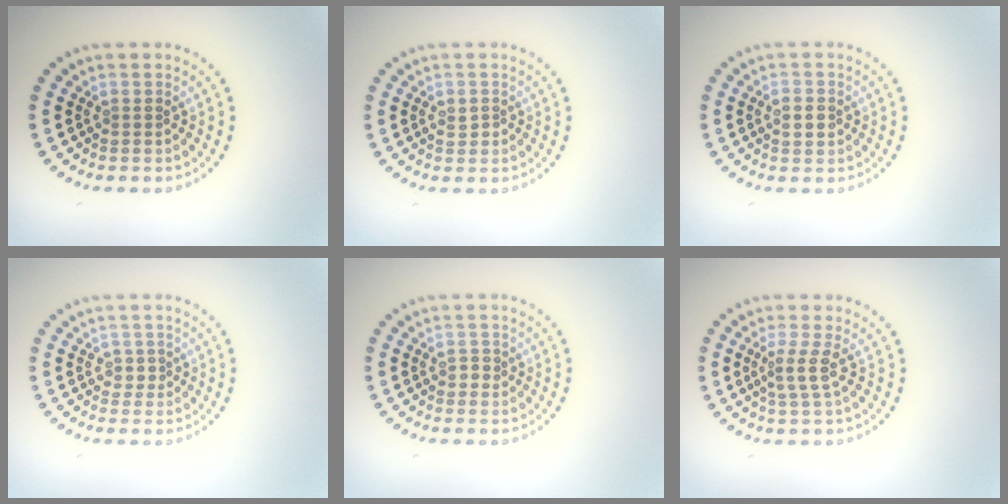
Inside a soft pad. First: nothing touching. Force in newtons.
{"total": 1.3, "press": 1.3, "slide": 0.4}
{"total": 2.2, "press": 2.2, "slide": 0.1}
{"total": 1.3, "press": 1.0, "slide": 0.8}
{"total": 1.1, "press": 1.0, "slide": 0.4}
{"total": 2.2, "press": 1.6, "slide": 1.4}